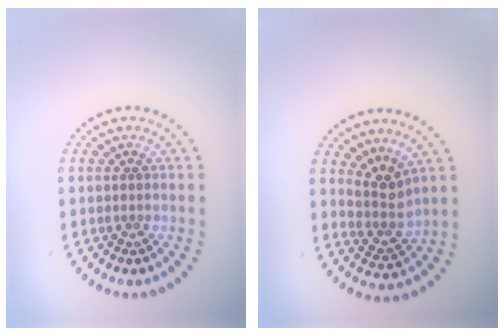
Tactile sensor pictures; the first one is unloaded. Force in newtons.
{"total": 2.7, "press": 2.2, "slide": 1.7}